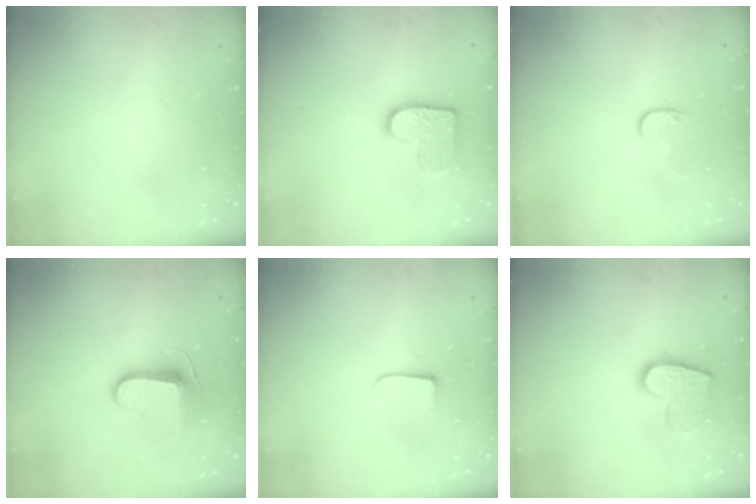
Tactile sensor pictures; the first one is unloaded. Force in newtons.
{"total": 11.6, "press": 11.6, "slide": 0.6}
{"total": 5.1, "press": 5.1, "slide": 0.5}
{"total": 9.5, "press": 9.5, "slide": 0.8}
{"total": 5.0, "press": 5.0, "slide": 0.5}
{"total": 12.1, "press": 12.0, "slide": 0.8}